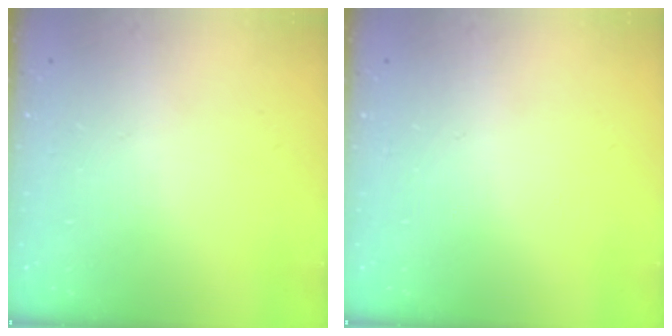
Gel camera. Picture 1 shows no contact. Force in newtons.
{"total": 0.0}